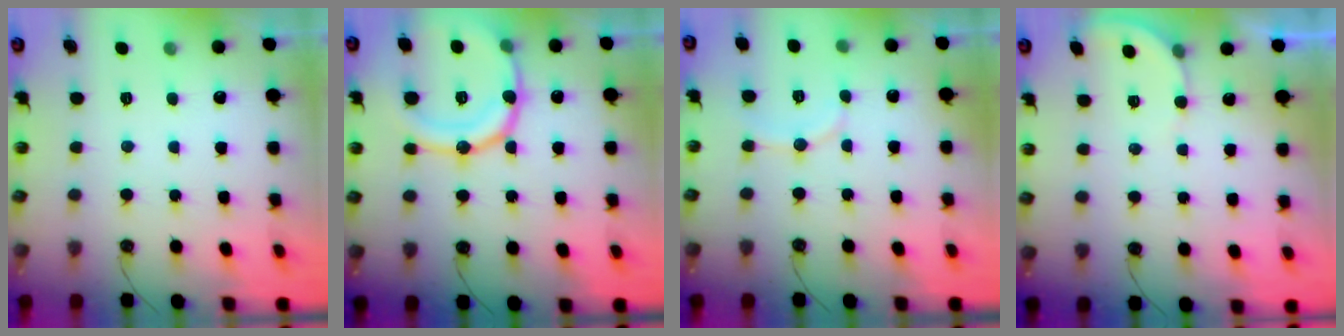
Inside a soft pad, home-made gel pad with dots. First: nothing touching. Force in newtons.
{"total": 19.7, "press": 19.4, "slide": 3.5}
{"total": 6.4, "press": 6.2, "slide": 1.5}
{"total": 2.7, "press": 2.7, "slide": 0.1}